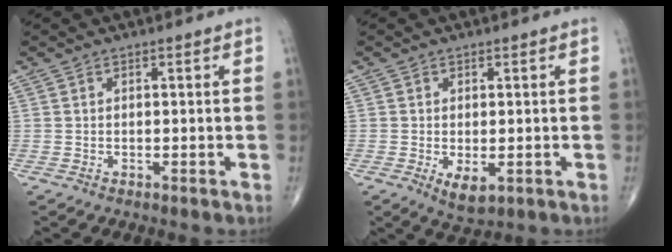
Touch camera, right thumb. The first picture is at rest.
{"total": 4.2, "force": [-1.1, 2.0, 3.5], "torque": [-0.059, -0.012, -0.010]}